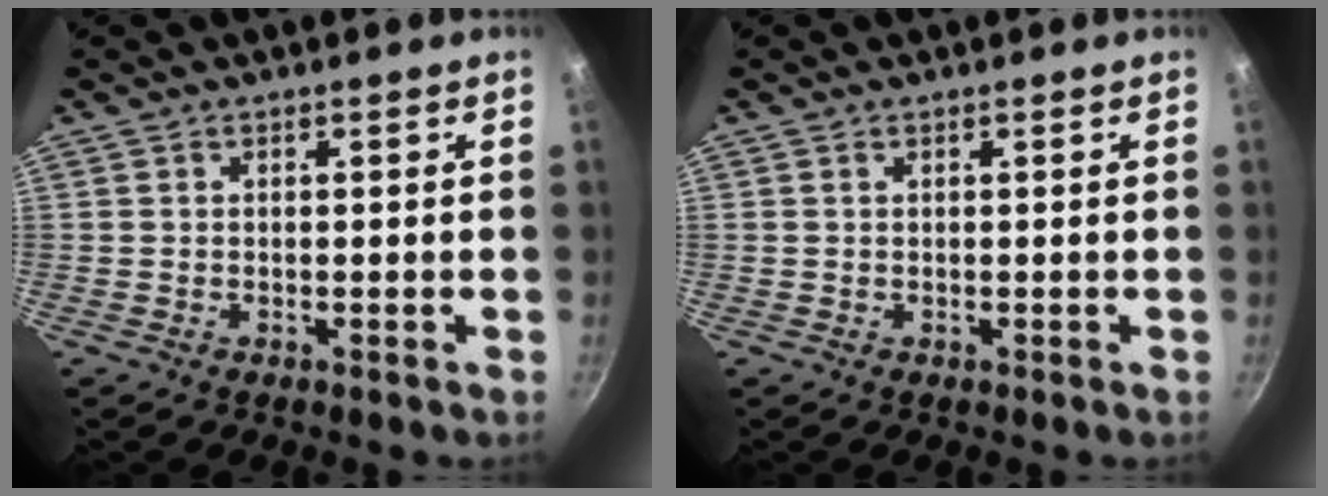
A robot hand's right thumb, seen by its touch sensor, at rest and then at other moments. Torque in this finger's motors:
{"motor_torque": [0.13, -0.47, -0.09, -0.10, 0.08]}